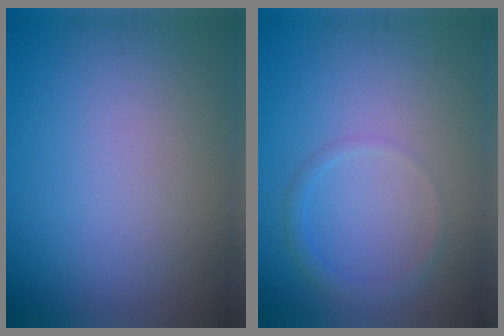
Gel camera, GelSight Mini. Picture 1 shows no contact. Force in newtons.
{"total": 1.3, "press": 1.3, "slide": 0.0}